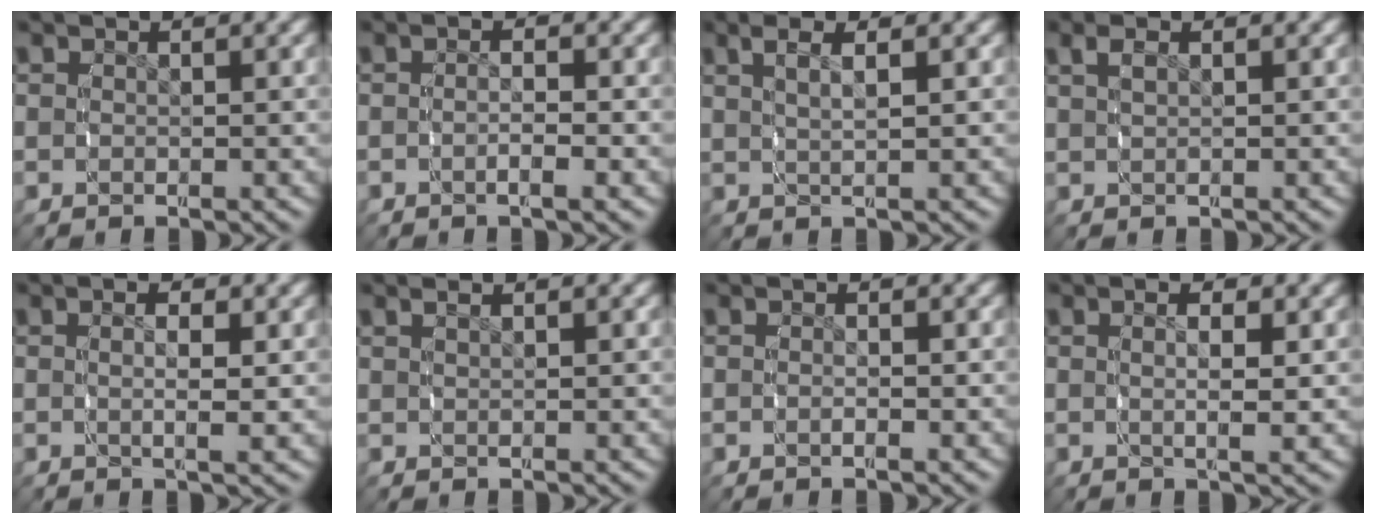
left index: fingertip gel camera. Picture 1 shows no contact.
{"total": 1.9, "force": [-1.0, 0.2, 1.7], "torque": [-0.029, -0.003, -0.015]}
{"total": 3.3, "force": [1.8, 0.6, 2.7], "torque": [-0.039, 0.006, 0.034]}
{"total": 1.1, "force": [0.7, -0.2, 0.8], "torque": [-0.018, -0.001, 0.021]}
{"total": 2.3, "force": [0.3, 0.1, 2.3], "torque": [-0.030, -0.005, 0.005]}
{"total": 1.0, "force": [0.6, -0.6, 0.6], "torque": [-0.003, 0.003, 0.015]}
{"total": 0.6, "force": [-0.4, 0.1, 0.4], "torque": [-0.013, -0.001, -0.007]}
{"total": 2.6, "force": [0.6, 0.1, 2.5], "torque": [-0.032, -0.003, 0.009]}